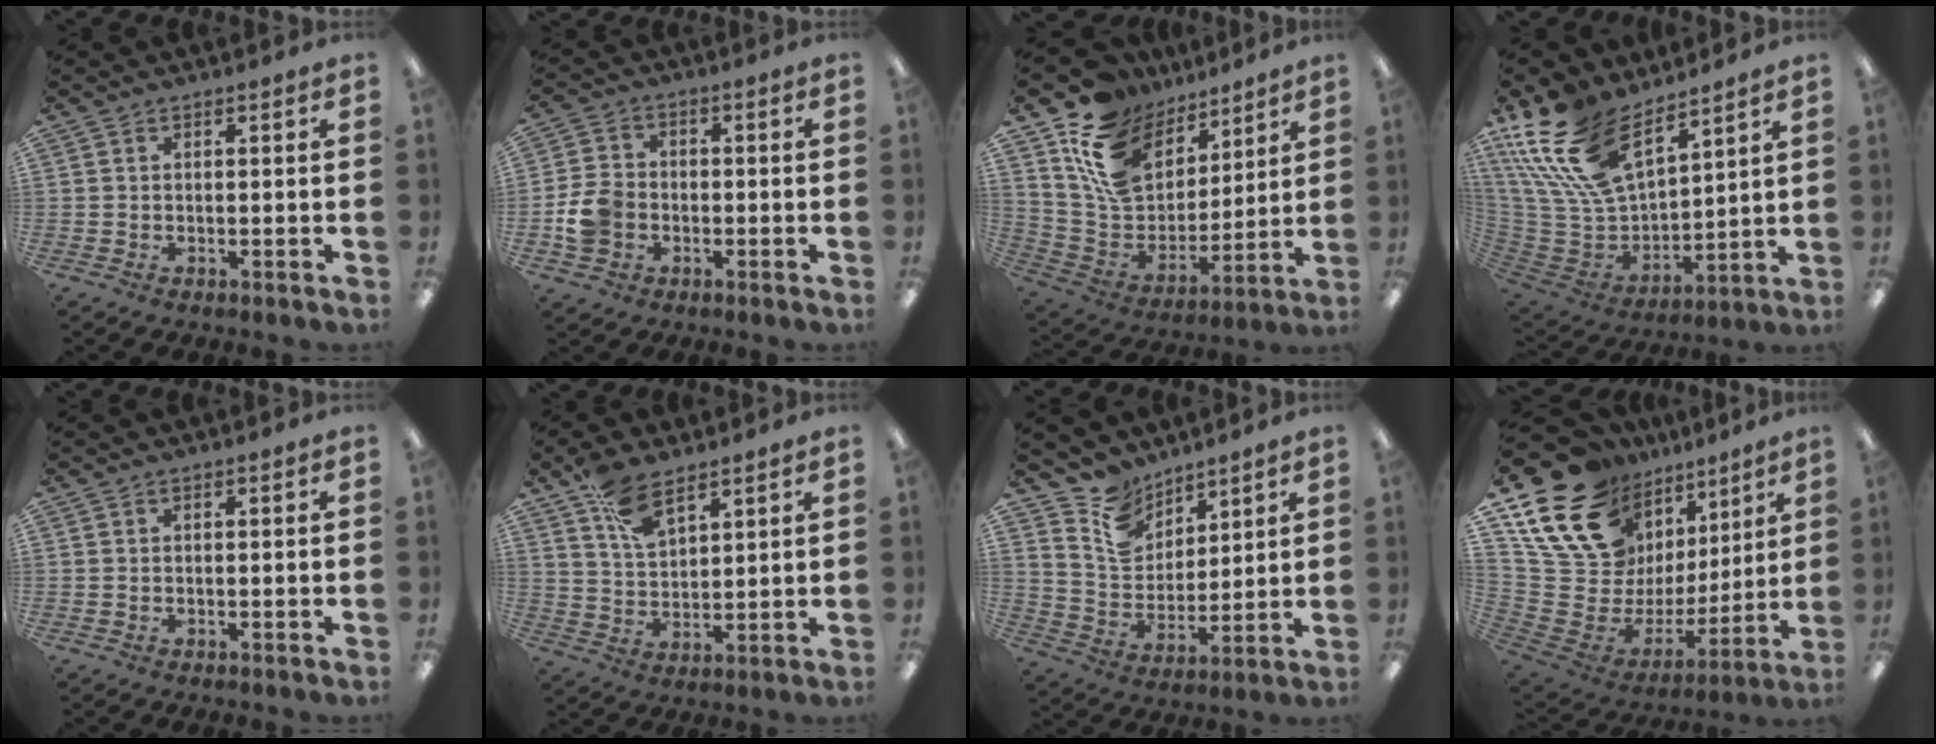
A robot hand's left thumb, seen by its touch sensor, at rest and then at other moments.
{"total": 7.4, "force": [-2.0, 6.0, 3.9], "torque": [-0.076, 0.013, -0.035]}
{"total": 17.0, "force": [9.4, 11.6, 8.1], "torque": [-0.161, -0.044, 0.183]}
{"total": 22.0, "force": [14.3, 10.8, 12.8], "torque": [-0.292, -0.072, 0.263]}
{"total": 0.0}
{"total": 9.4, "force": [6.4, 4.5, 5.2], "torque": [-0.094, -0.027, 0.118]}
{"total": 10.4, "force": [8.3, 6.0, 1.8], "torque": [-0.063, -0.055, 0.166]}
{"total": 21.3, "force": [15.1, 12.2, 8.8], "torque": [-0.189, -0.102, 0.292]}